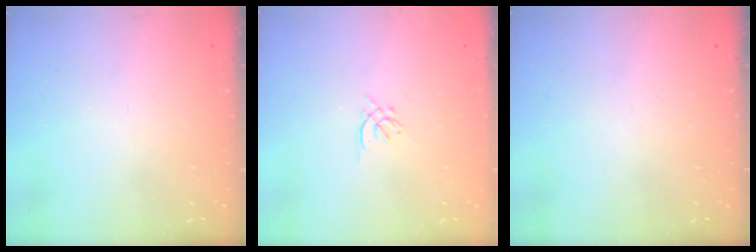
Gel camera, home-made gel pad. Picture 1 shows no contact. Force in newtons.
{"total": 1.6, "press": 1.5, "slide": 0.6}
{"total": 0.0}